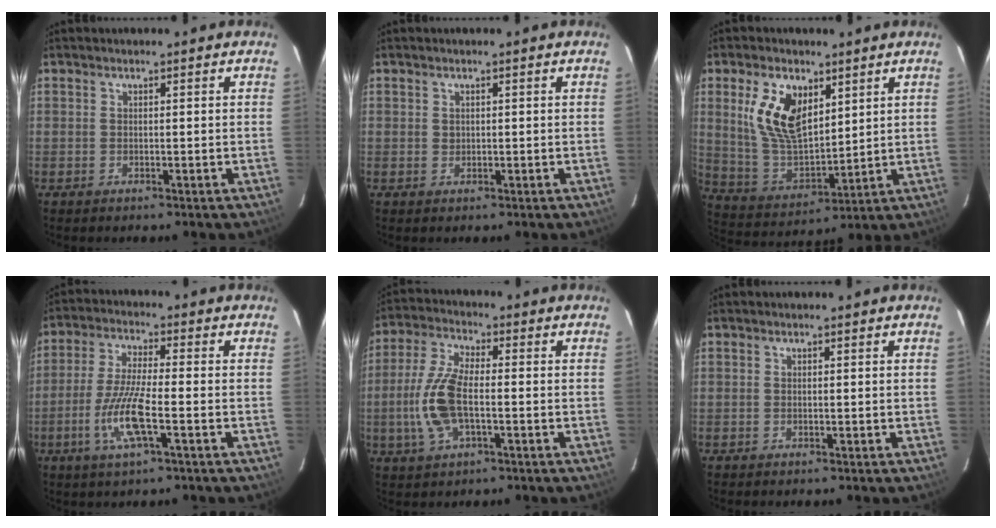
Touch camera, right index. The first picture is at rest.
{"total": 0.8, "force": [0.3, 0.7, 0.2], "torque": [0.000, 0.003, 0.005]}
{"total": 13.2, "force": [5.4, 7.1, 9.8], "torque": [-0.195, 0.009, 0.120]}
{"total": 9.7, "force": [-3.4, 1.2, 9.0], "torque": [-0.188, -0.007, -0.067]}
{"total": 11.0, "force": [-2.1, 4.6, 9.7], "torque": [-0.217, 0.005, -0.044]}
{"total": 0.0}